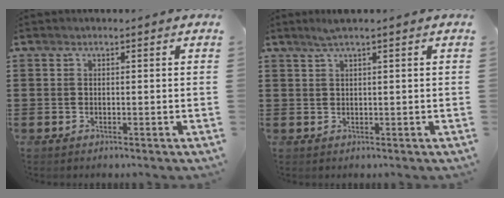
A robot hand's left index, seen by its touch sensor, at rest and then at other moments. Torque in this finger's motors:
{"motor_torque": [1.02, -1.12, 0.19, 0.07]}